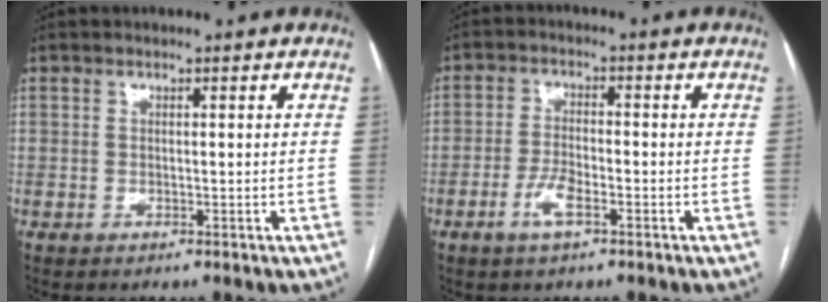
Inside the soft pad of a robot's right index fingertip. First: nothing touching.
{"total": 4.4, "force": [-2.3, 1.2, 3.6], "torque": [-0.075, 0.000, -0.044]}